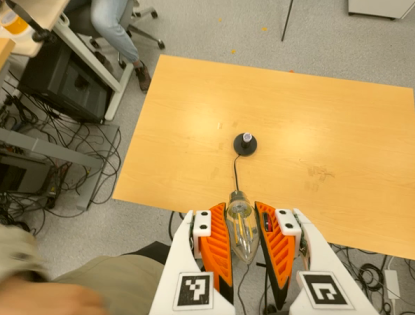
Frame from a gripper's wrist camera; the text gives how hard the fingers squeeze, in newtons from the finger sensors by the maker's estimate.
{"total": 20.4, "left": 22.6, "right": 18.3}